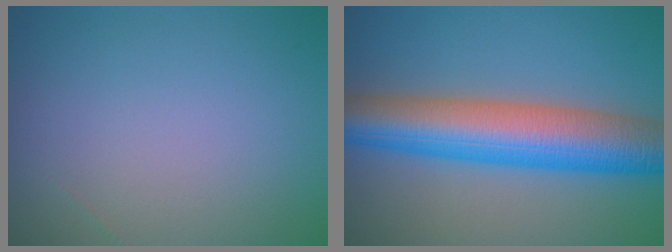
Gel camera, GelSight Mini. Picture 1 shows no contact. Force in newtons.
{"total": 9.9, "press": 9.9, "slide": 0.3}